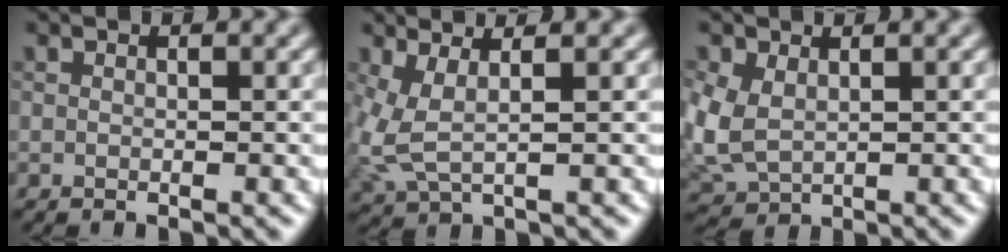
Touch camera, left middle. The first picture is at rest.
{"total": 3.2, "force": [0.7, 1.1, 2.9], "torque": [-0.085, -0.007, 0.015]}
{"total": 4.4, "force": [0.6, 3.1, 3.0], "torque": [-0.086, -0.003, 0.015]}